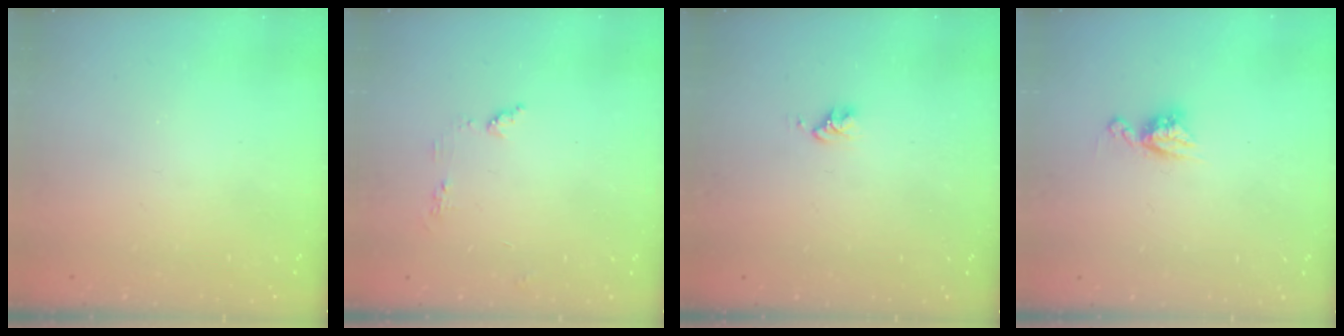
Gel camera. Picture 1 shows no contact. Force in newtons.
{"total": 5.3, "press": 5.2, "slide": 0.6}
{"total": 2.8, "press": 2.8, "slide": 0.3}
{"total": 7.7, "press": 7.7, "slide": 0.6}